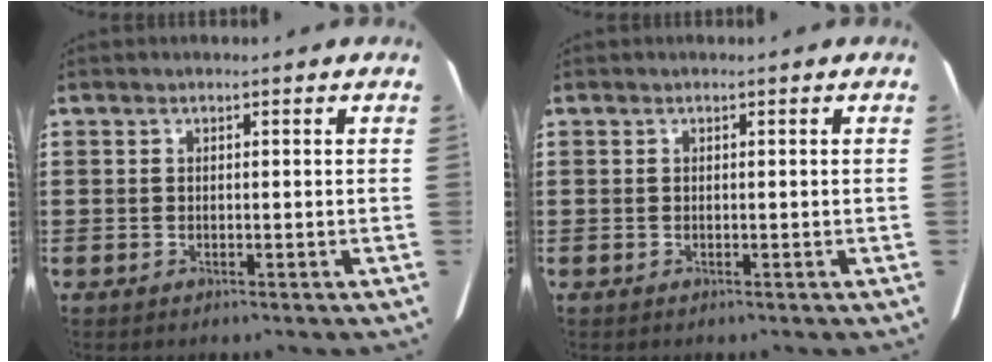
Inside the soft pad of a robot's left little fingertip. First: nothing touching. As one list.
[{"total": 0.0}]